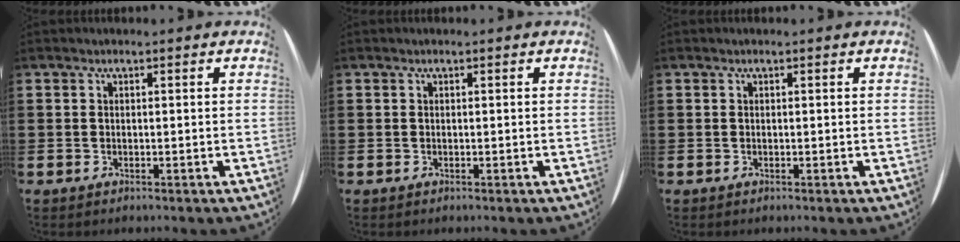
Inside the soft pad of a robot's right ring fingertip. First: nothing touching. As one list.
[{"total": 0.0}, {"total": 0.0}]